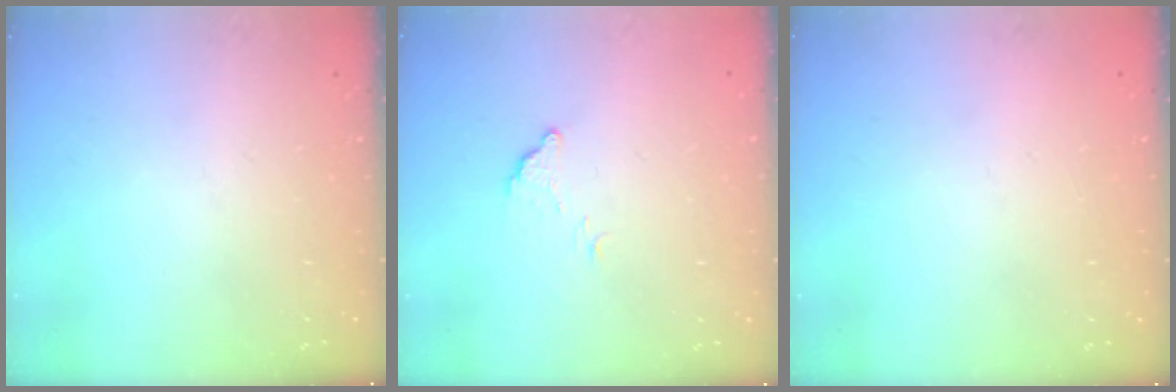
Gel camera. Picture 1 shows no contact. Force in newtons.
{"total": 4.6, "press": 4.6, "slide": 0.1}
{"total": 2.3, "press": 2.3, "slide": 0.1}